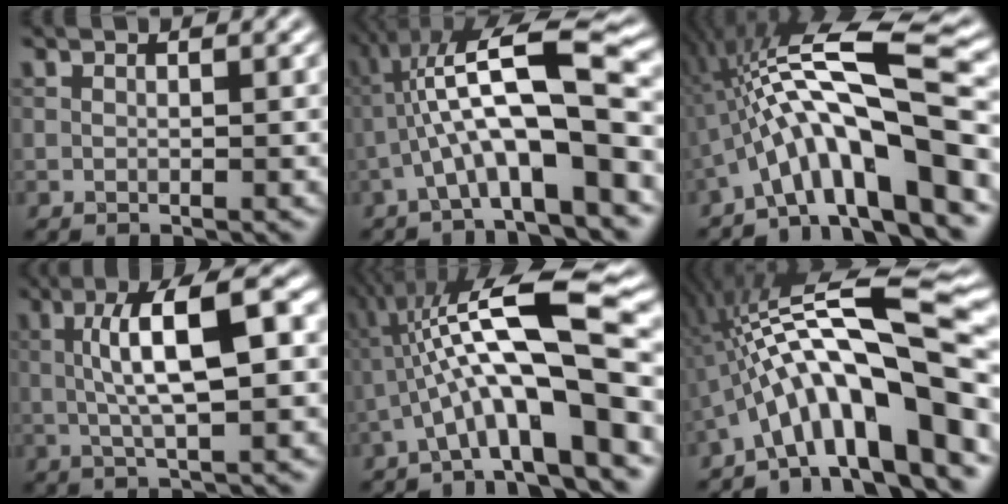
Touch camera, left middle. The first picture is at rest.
{"total": 9.4, "force": [-2.0, 1.9, 9.0], "torque": [-0.151, 0.032, -0.040]}
{"total": 12.9, "force": [-3.0, 2.6, 12.3], "torque": [-0.197, 0.034, -0.049]}
{"total": 8.3, "force": [1.0, 2.1, 7.9], "torque": [-0.129, 0.016, 0.010]}
{"total": 11.1, "force": [-1.9, 2.0, 10.7], "torque": [-0.177, 0.035, -0.033]}
{"total": 14.5, "force": [-3.4, 3.3, 13.7], "torque": [-0.200, 0.036, -0.055]}